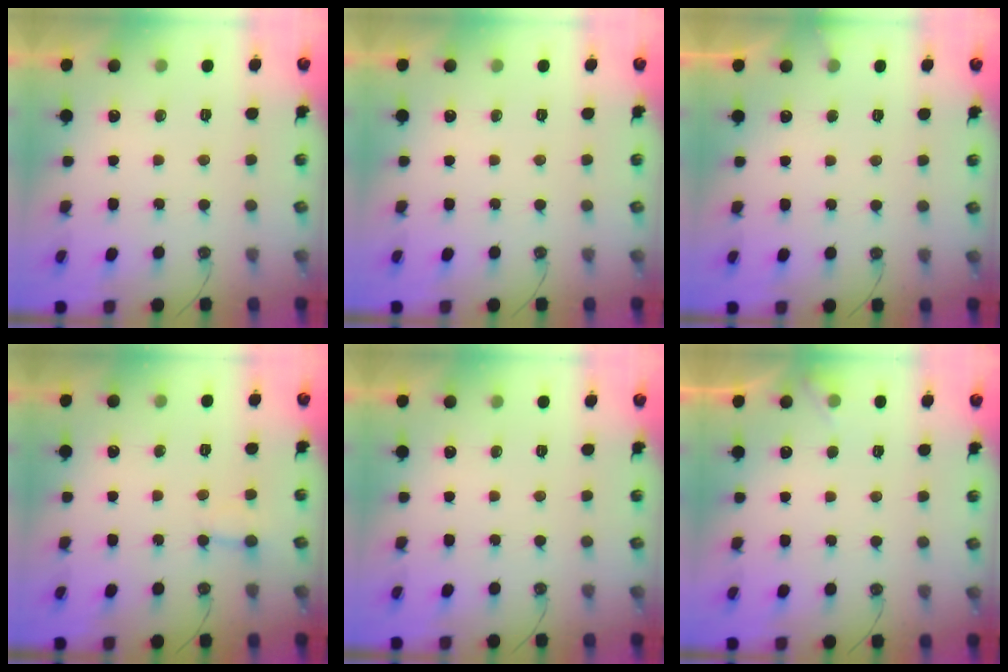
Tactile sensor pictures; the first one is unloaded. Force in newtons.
{"total": 0.0}
{"total": 2.9, "press": 2.9, "slide": 0.2}
{"total": 3.6, "press": 3.6, "slide": 0.3}
{"total": 0.0}
{"total": 4.2, "press": 4.2, "slide": 0.5}